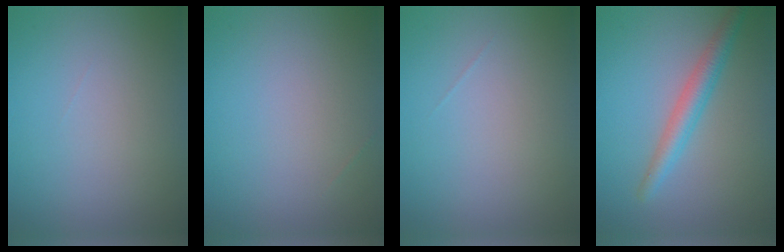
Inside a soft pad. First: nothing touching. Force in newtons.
{"total": 0.0}
{"total": 0.0}
{"total": 2.9, "press": 2.9, "slide": 0.1}